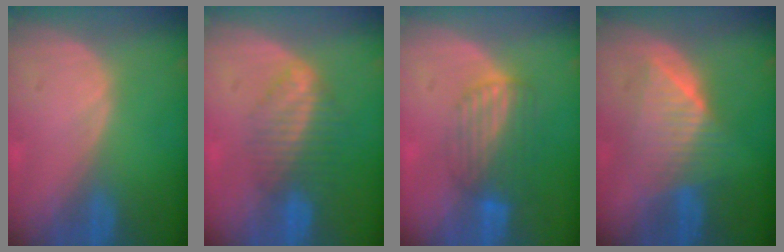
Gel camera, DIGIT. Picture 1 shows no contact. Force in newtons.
{"total": 6.8, "press": 5.8, "slide": 3.5}
{"total": 7.0, "press": 5.9, "slide": 3.8}
{"total": 6.6, "press": 6.6, "slide": 0.1}